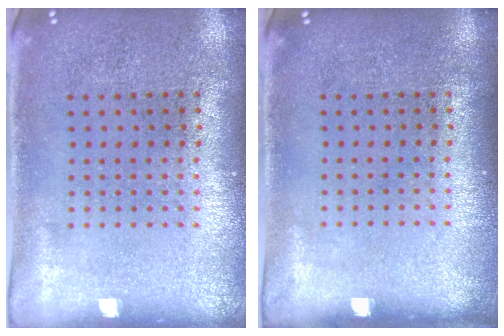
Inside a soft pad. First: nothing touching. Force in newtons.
{"total": 0.0}